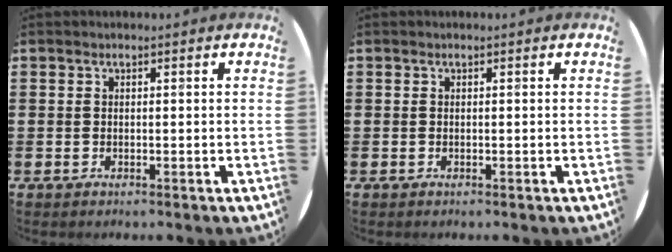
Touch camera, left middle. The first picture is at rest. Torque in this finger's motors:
{"motor_torque": [0.26, -0.24, 0.03, 0.02]}